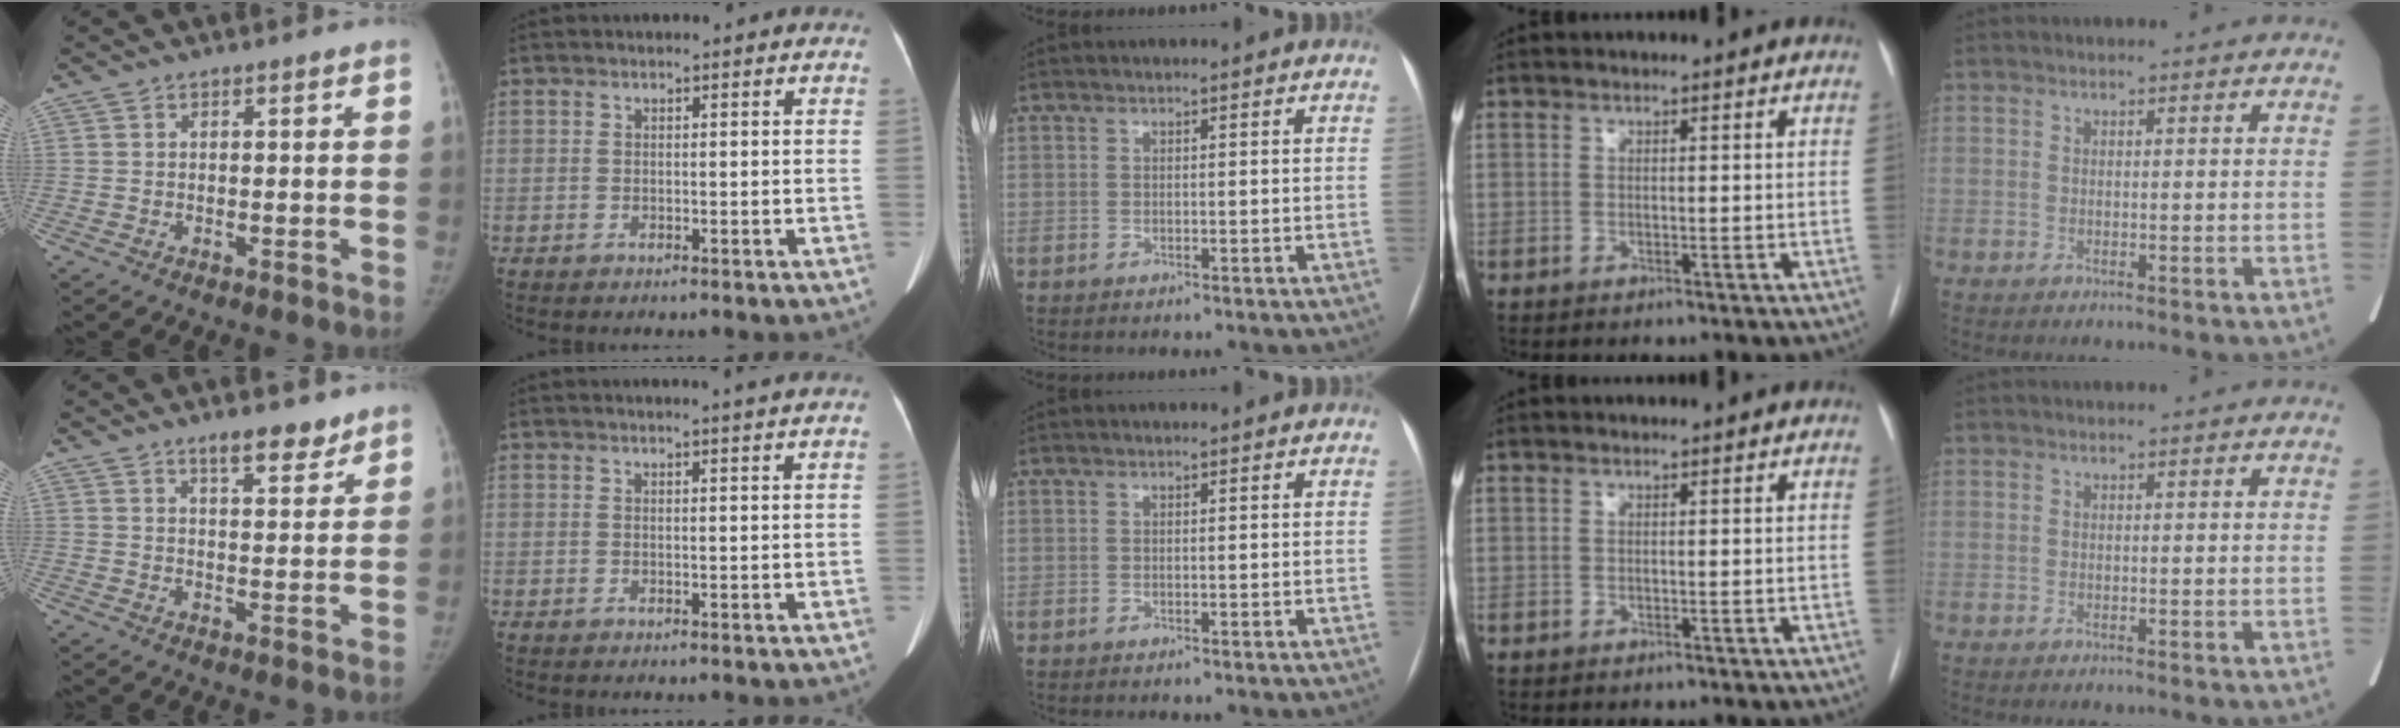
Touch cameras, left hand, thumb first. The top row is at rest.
{"thumb": {"total": 5.7, "force": [4.3, 2.0, 3.0], "torque": [-0.024, -0.029, 0.066]}, "index": {"total": 2.1, "force": [1.8, -0.7, 0.8], "torque": [-0.018, -0.004, 0.025]}}